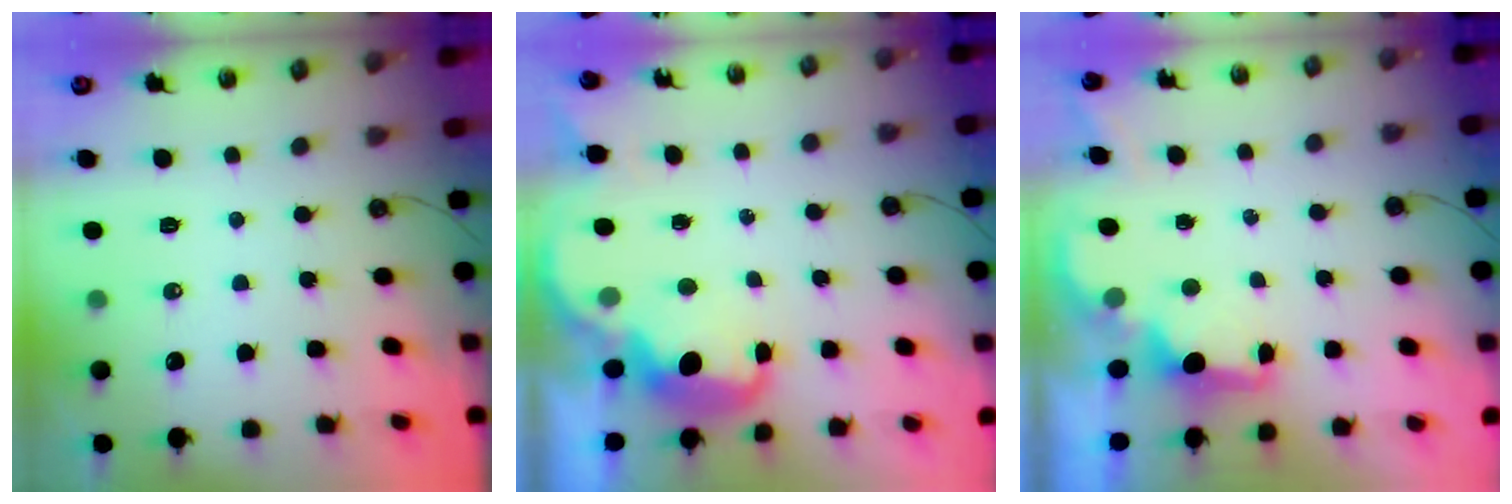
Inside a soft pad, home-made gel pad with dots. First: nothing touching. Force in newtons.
{"total": 4.9, "press": 4.9, "slide": 0.8}
{"total": 1.6, "press": 1.4, "slide": 0.7}